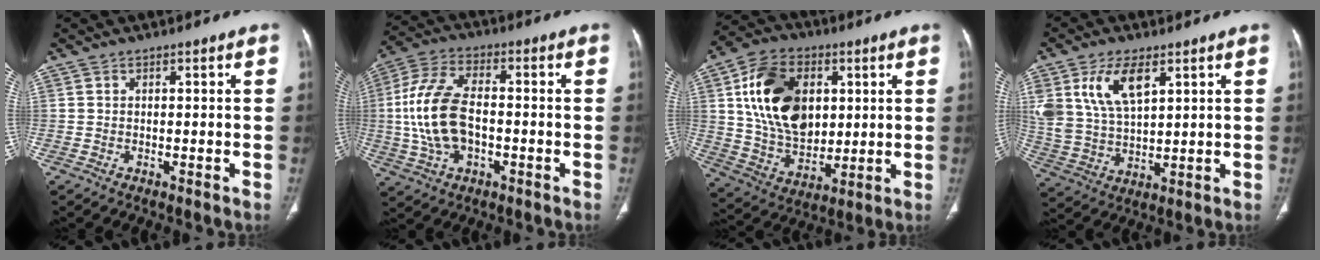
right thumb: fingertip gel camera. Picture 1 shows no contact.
{"total": 14.2, "force": [-1.2, 8.1, 11.6], "torque": [-0.242, 0.021, -0.022]}
{"total": 19.5, "force": [4.6, 13.3, 13.5], "torque": [-0.209, -0.011, 0.090]}
{"total": 11.9, "force": [5.4, 6.1, 8.7], "torque": [-0.167, -0.017, 0.116]}